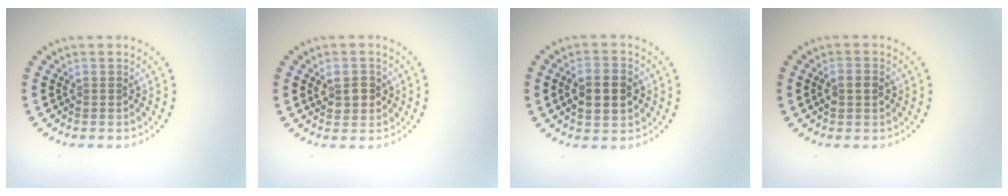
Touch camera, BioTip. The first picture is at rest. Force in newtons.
{"total": 2.5, "press": 2.5, "slide": 0.4}
{"total": 4.3, "press": 4.3, "slide": 0.1}
{"total": 1.7, "press": 1.7, "slide": 0.2}